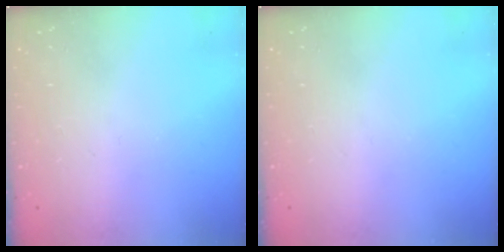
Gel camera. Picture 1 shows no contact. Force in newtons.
{"total": 0.0}